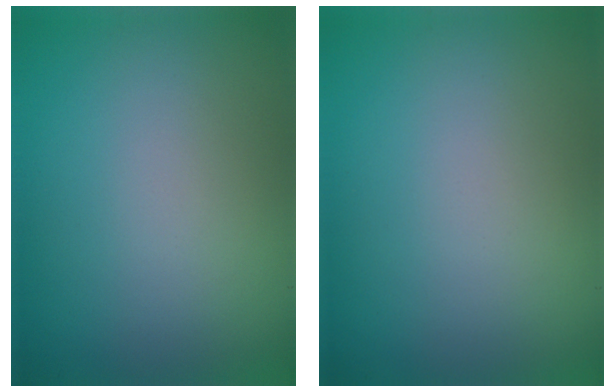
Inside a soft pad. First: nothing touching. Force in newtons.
{"total": 0.0}